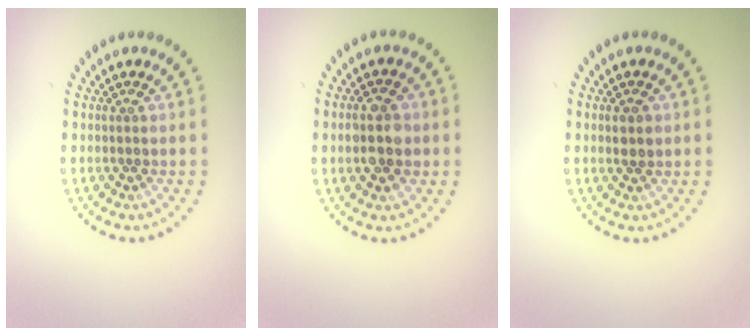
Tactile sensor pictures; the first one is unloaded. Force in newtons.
{"total": 4.0, "press": 4.0, "slide": 0.2}
{"total": 1.6, "press": 1.6, "slide": 0.3}